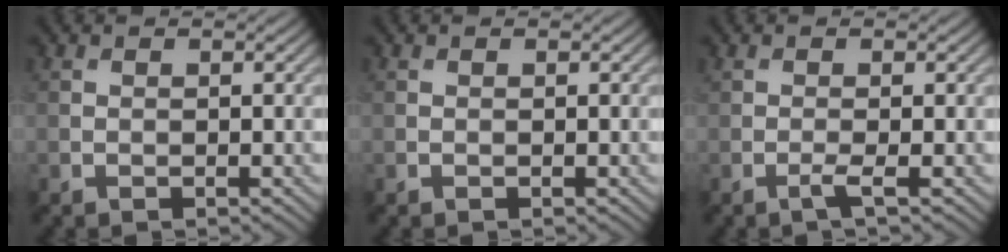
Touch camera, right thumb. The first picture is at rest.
{"total": 0.0}
{"total": 1.2, "force": [-0.5, -0.3, 1.0], "torque": [-0.028, 0.006, -0.012]}